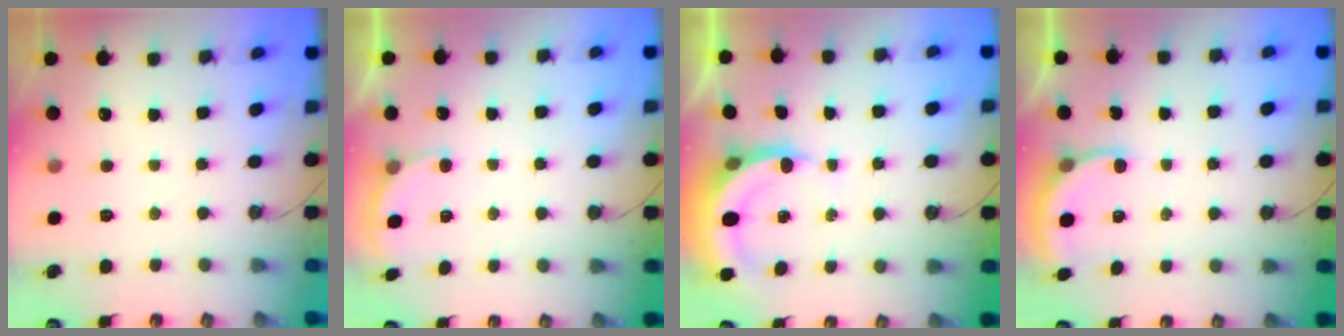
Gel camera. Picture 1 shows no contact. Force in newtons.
{"total": 2.8, "press": 2.6, "slide": 1.0}
{"total": 5.6, "press": 5.5, "slide": 0.6}
{"total": 3.9, "press": 3.9, "slide": 0.3}